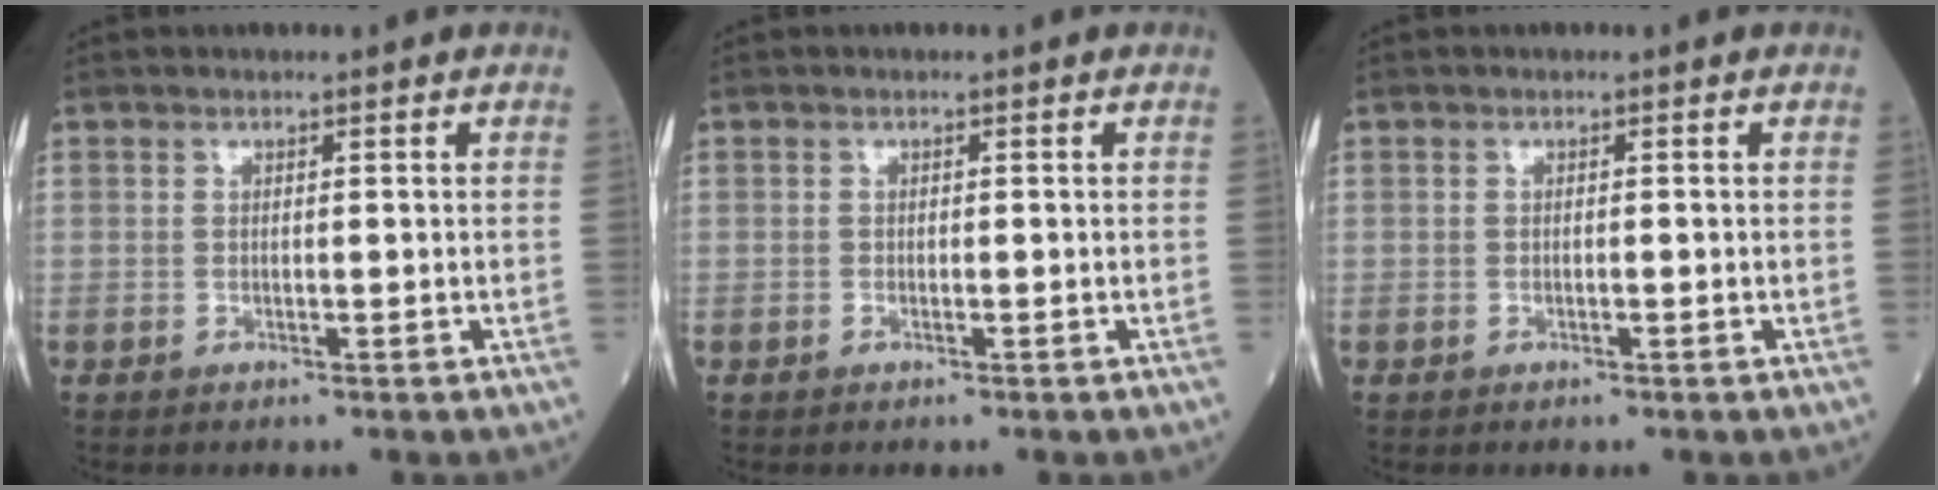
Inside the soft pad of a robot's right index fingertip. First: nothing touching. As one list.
[{"total": 0.0}, {"total": 0.0}]